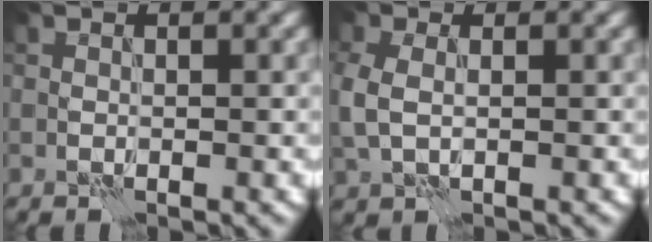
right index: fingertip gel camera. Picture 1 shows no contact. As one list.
[{"total": 2.9, "force": [0.2, 2.0, 2.1], "torque": [-0.060, -0.001, 0.005]}]